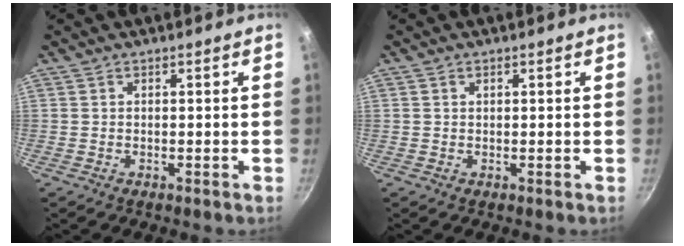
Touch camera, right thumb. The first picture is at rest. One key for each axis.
{"total": 0.7, "fx": 0.3, "fy": 0.5, "fz": 0.4, "tx": -0.005, "ty": 0.003, "tz": 0.005}